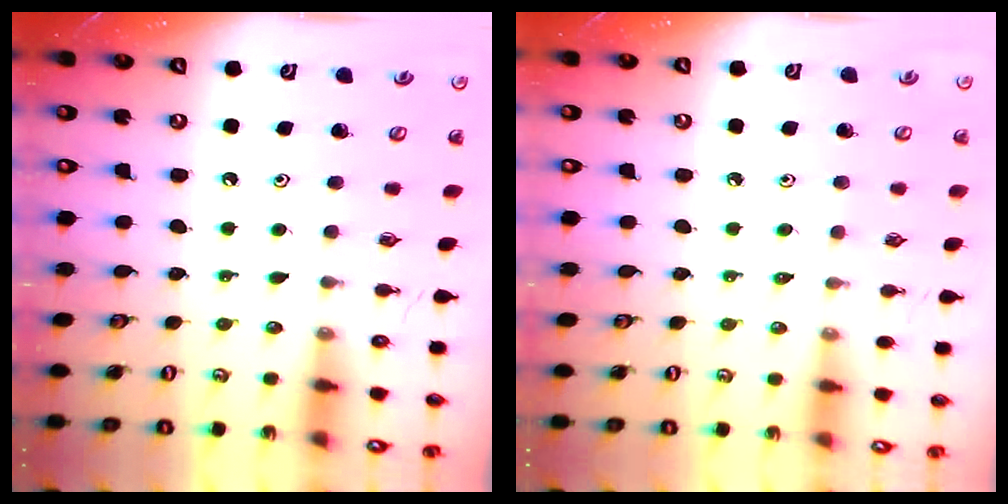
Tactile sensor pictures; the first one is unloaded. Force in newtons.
{"total": 3.3, "press": 3.2, "slide": 0.7}